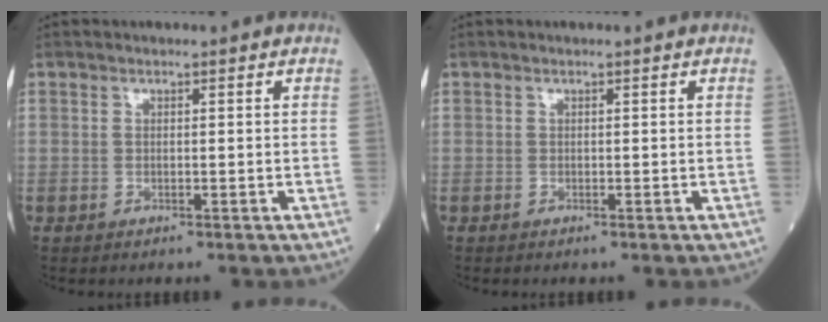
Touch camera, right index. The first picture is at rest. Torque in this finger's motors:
{"motor_torque": [0.16, 0.09, 0.04, 0.01]}